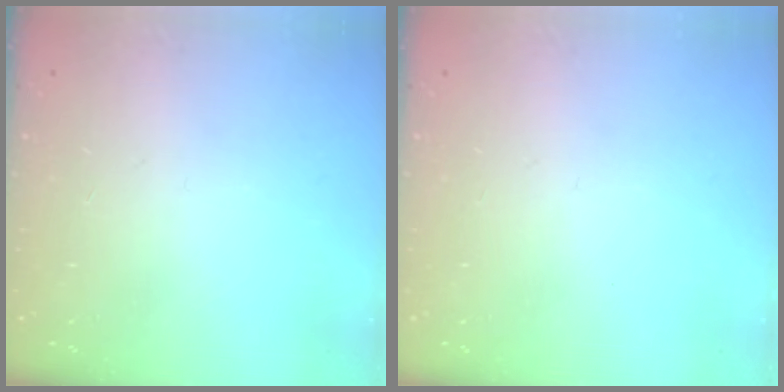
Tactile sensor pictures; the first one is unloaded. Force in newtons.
{"total": 0.0}